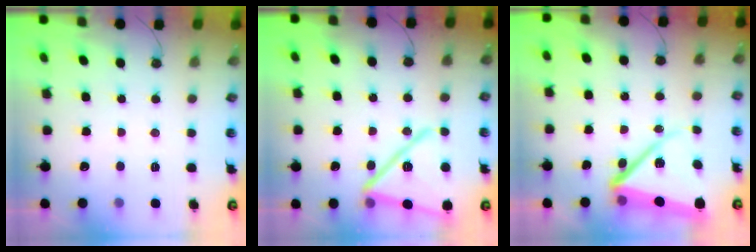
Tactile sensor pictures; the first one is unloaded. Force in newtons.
{"total": 18.9, "press": 18.9, "slide": 1.2}
{"total": 13.7, "press": 13.7, "slide": 1.1}